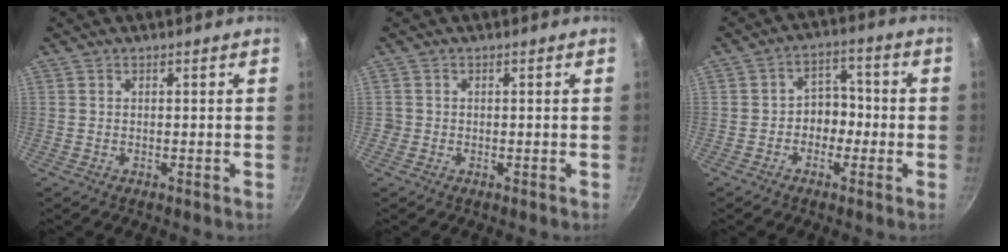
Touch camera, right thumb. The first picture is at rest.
{"total": 1.0, "force": [-0.3, 1.0, 0.0], "torque": [0.005, 0.005, -0.006]}
{"total": 6.3, "force": [-1.4, 4.9, 3.6], "torque": [-0.014, 0.029, -0.037]}